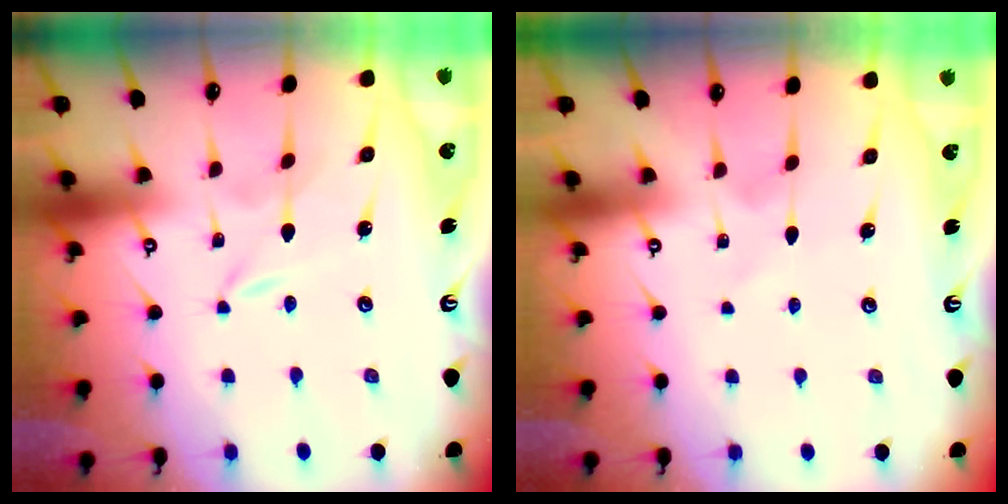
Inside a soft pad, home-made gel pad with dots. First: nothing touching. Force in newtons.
{"total": 2.3, "press": 2.3, "slide": 0.1}